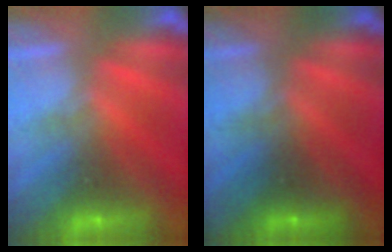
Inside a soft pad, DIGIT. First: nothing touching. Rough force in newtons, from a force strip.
{"total": 2.7}